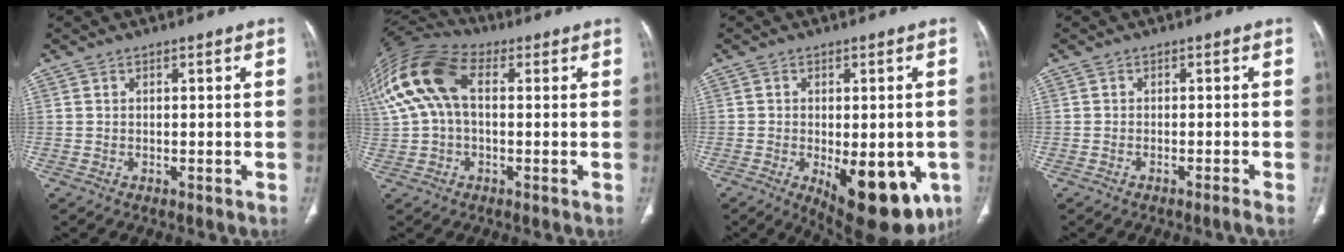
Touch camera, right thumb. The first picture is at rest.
{"total": 16.8, "force": [2.9, 10.5, 12.9], "torque": [-0.292, 0.039, 0.046]}
{"total": 16.6, "force": [-5.5, 7.6, 13.7], "torque": [-0.136, -0.008, -0.055]}
{"total": 1.2, "force": [-0.9, -0.4, 0.6], "torque": [-0.020, 0.007, -0.018]}